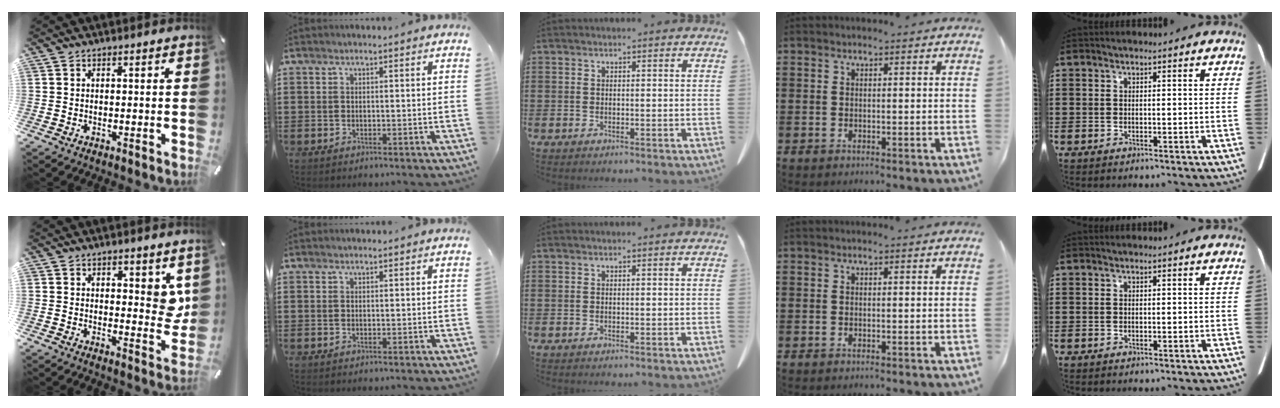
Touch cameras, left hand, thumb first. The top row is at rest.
{"thumb": {"total": 6.0, "force": [3.2, 3.4, 3.9], "torque": [-0.032, -0.021, 0.051]}}